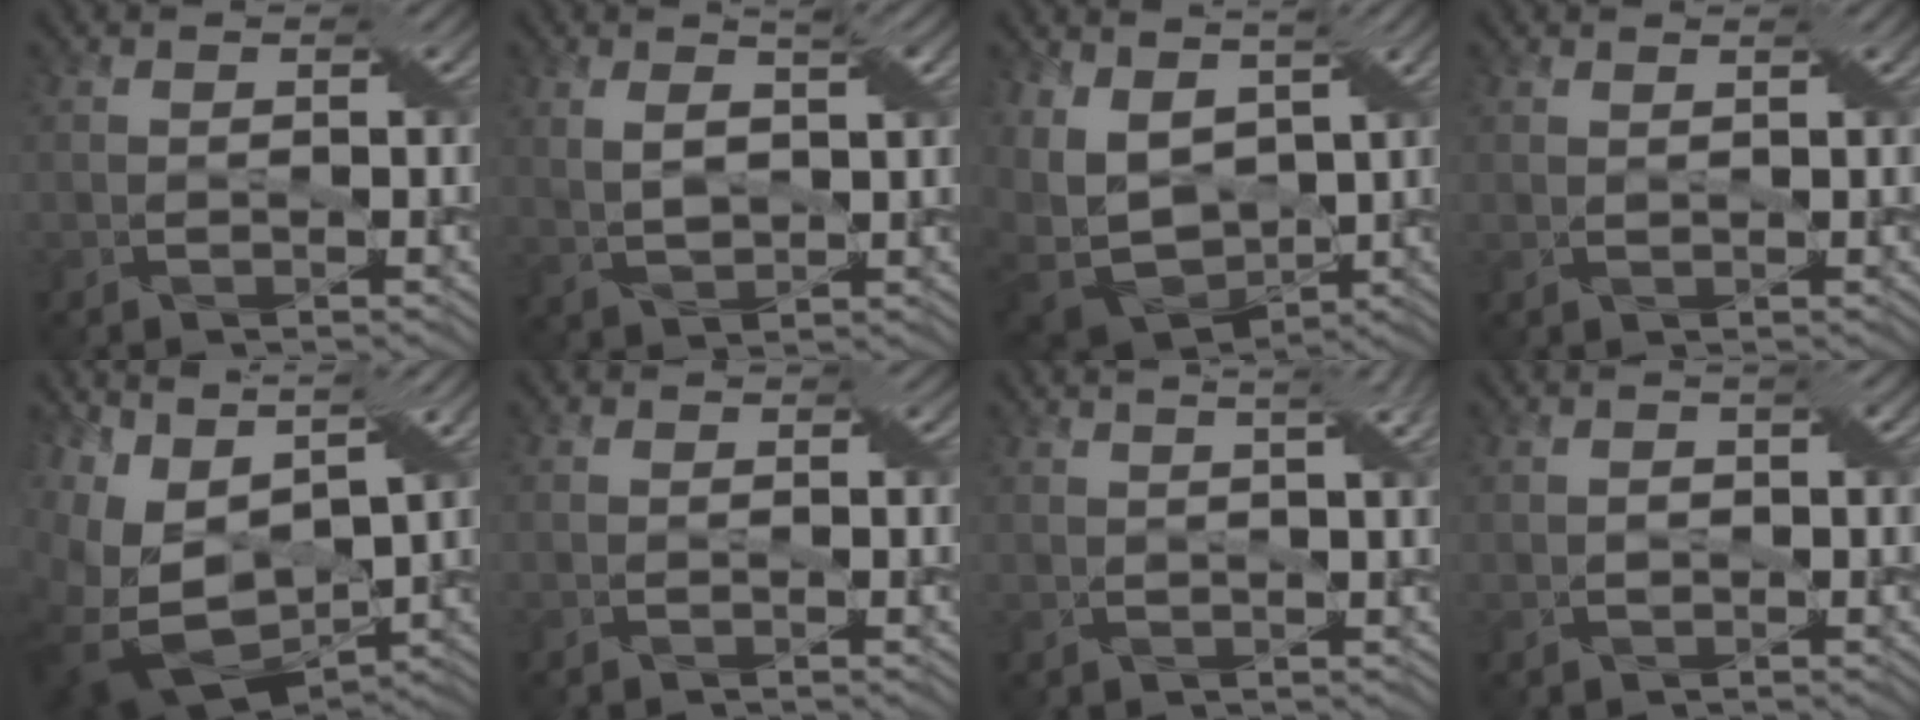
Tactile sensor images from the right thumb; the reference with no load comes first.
{"total": 4.7, "force": [2.0, 1.8, 3.8], "torque": [-0.082, 0.000, 0.043]}
{"total": 10.3, "force": [1.7, 6.8, 7.5], "torque": [-0.200, -0.002, 0.040]}
{"total": 0.8, "force": [0.7, -0.1, 0.3], "torque": [-0.012, 0.002, 0.013]}
{"total": 16.1, "force": [2.8, 10.0, 12.3], "torque": [-0.295, 0.012, 0.098]}
{"total": 0.6, "force": [0.1, 0.6, 0.0], "torque": [0.003, -0.003, -0.001]}
{"total": 6.1, "force": [3.4, 1.4, 4.8], "torque": [-0.061, 0.031, 0.029]}
{"total": 1.5, "force": [0.1, 0.8, 1.3], "torque": [-0.022, 0.005, 0.003]}